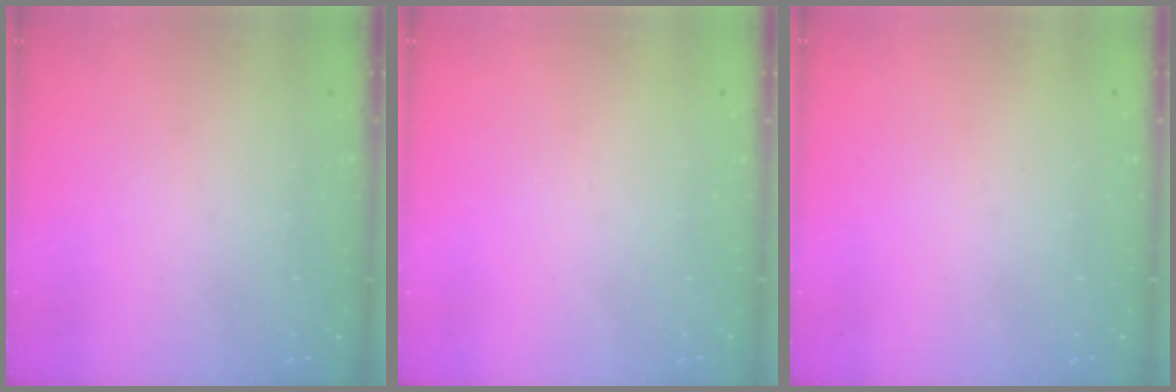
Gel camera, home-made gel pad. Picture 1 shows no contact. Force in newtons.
{"total": 0.0}
{"total": 0.0}